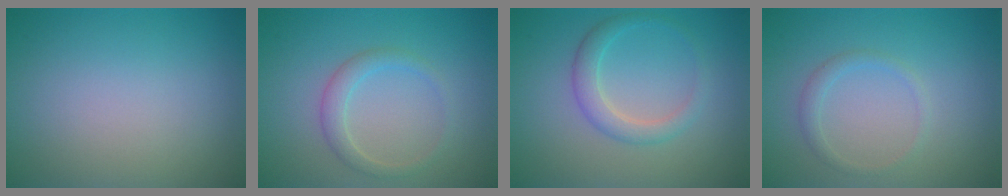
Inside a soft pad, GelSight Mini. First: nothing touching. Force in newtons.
{"total": 1.9, "press": 1.9, "slide": 0.1}
{"total": 2.4, "press": 2.4, "slide": 0.1}
{"total": 1.2, "press": 1.1, "slide": 0.1}